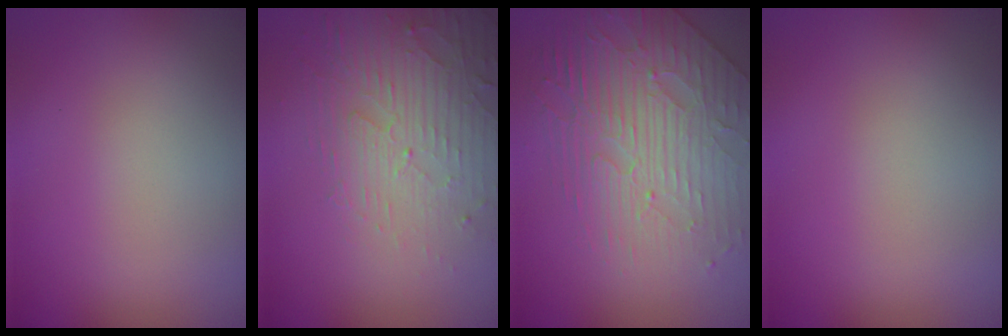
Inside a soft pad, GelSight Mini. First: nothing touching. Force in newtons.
{"total": 5.0, "press": 3.3, "slide": 3.8}
{"total": 4.7, "press": 4.2, "slide": 2.2}
{"total": 0.0}